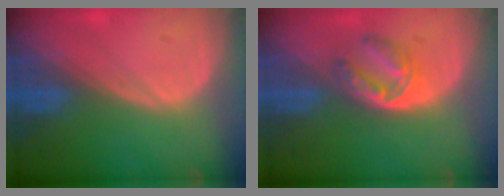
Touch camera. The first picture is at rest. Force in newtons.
{"total": 5.6, "press": 4.9, "slide": 2.6}